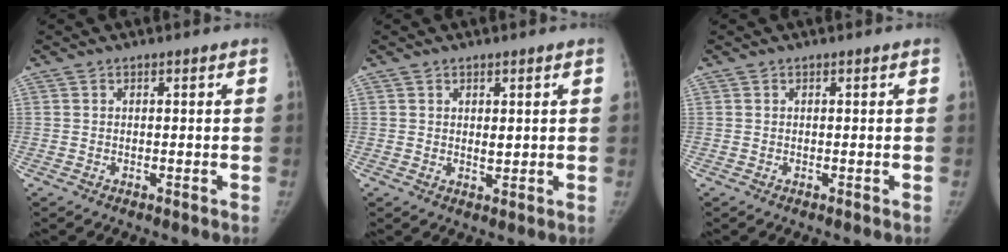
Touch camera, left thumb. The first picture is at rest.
{"total": 2.0, "force": [0.7, 1.0, 1.6], "torque": [-0.017, -0.007, 0.013]}
{"total": 0.0}